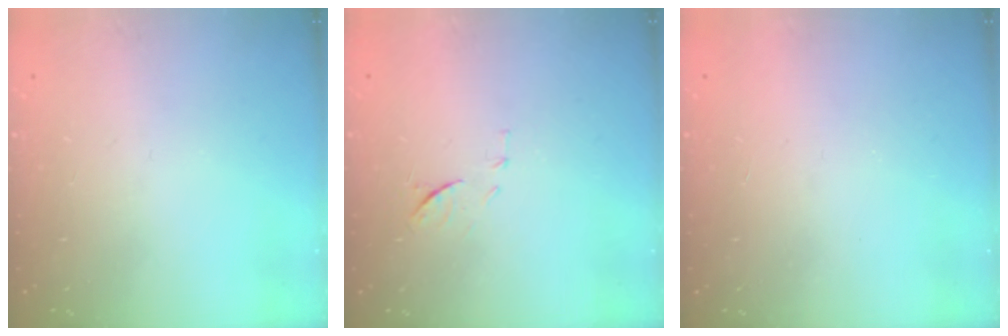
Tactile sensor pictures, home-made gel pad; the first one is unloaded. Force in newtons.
{"total": 6.2, "press": 6.2, "slide": 1.0}
{"total": 1.7, "press": 1.6, "slide": 0.1}